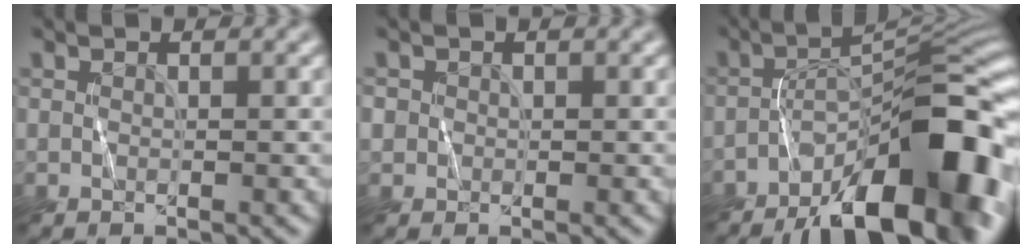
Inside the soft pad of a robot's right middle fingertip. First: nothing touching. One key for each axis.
{"total": 0.8, "fx": 0.4, "fy": 0.7, "fz": -0.1, "tx": -0.004, "ty": 0.001, "tz": 0.002}
{"total": 14.4, "fx": -9.2, "fy": 4.3, "fz": 10.3, "tx": -0.151, "ty": 0.014, "tz": -0.155}